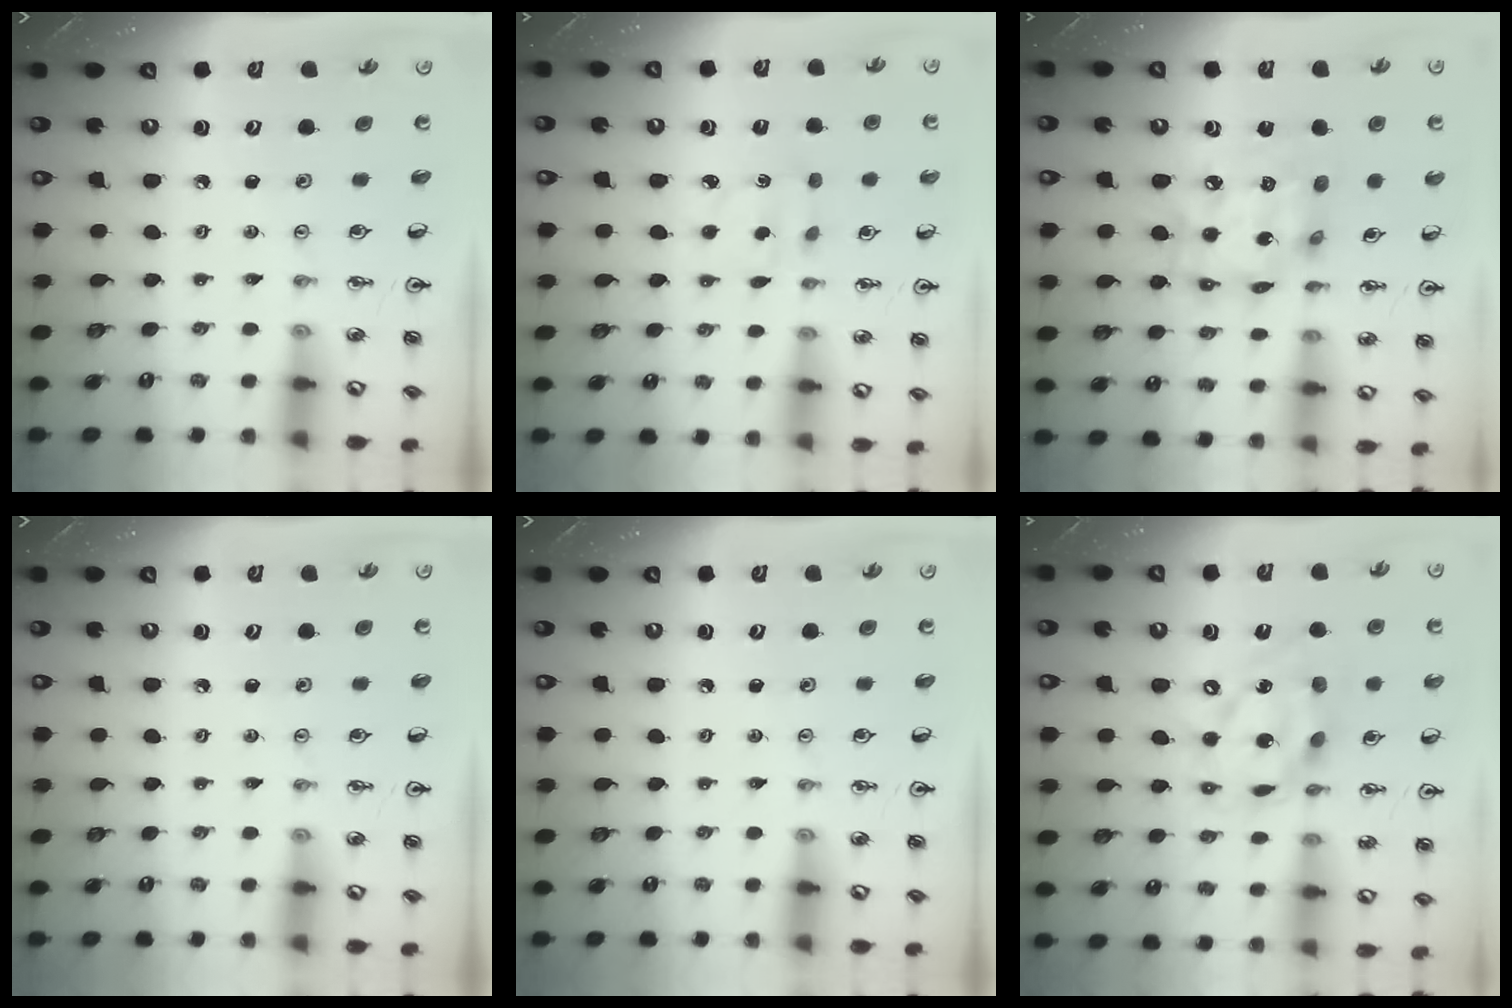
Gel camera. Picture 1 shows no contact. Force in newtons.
{"total": 2.6, "press": 2.5, "slide": 0.7}
{"total": 16.1, "press": 16.1, "slide": 1.2}
{"total": 0.0}
{"total": 0.0}
{"total": 16.0, "press": 16.0, "slide": 1.2}